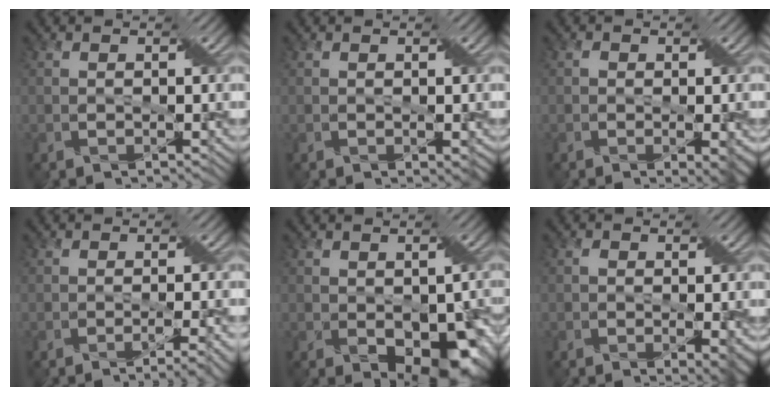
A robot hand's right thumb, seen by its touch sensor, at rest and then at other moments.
{"total": 1.4, "force": [0.0, 0.8, 1.1], "torque": [-0.010, -0.004, 0.005]}
{"total": 4.8, "force": [-1.6, 2.3, 3.9], "torque": [-0.048, -0.012, -0.018]}
{"total": 3.6, "force": [-2.0, 0.1, 3.0], "torque": [-0.042, -0.009, -0.026]}
{"total": 9.4, "force": [-2.7, 5.7, 7.0], "torque": [-0.101, -0.047, -0.017]}
{"total": 5.2, "force": [-1.4, 2.5, 4.3], "torque": [-0.060, -0.016, -0.012]}